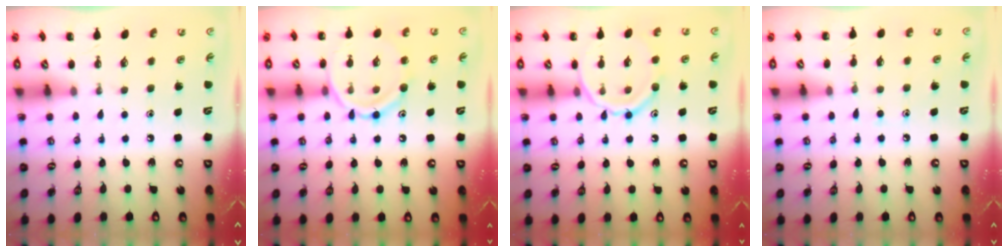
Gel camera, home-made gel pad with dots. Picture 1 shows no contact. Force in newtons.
{"total": 12.4, "press": 12.3, "slide": 1.1}
{"total": 12.1, "press": 12.1, "slide": 0.3}
{"total": 5.3, "press": 4.9, "slide": 1.8}